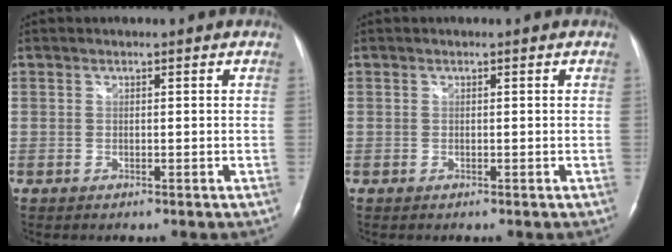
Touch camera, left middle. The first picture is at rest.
{"total": 0.0}